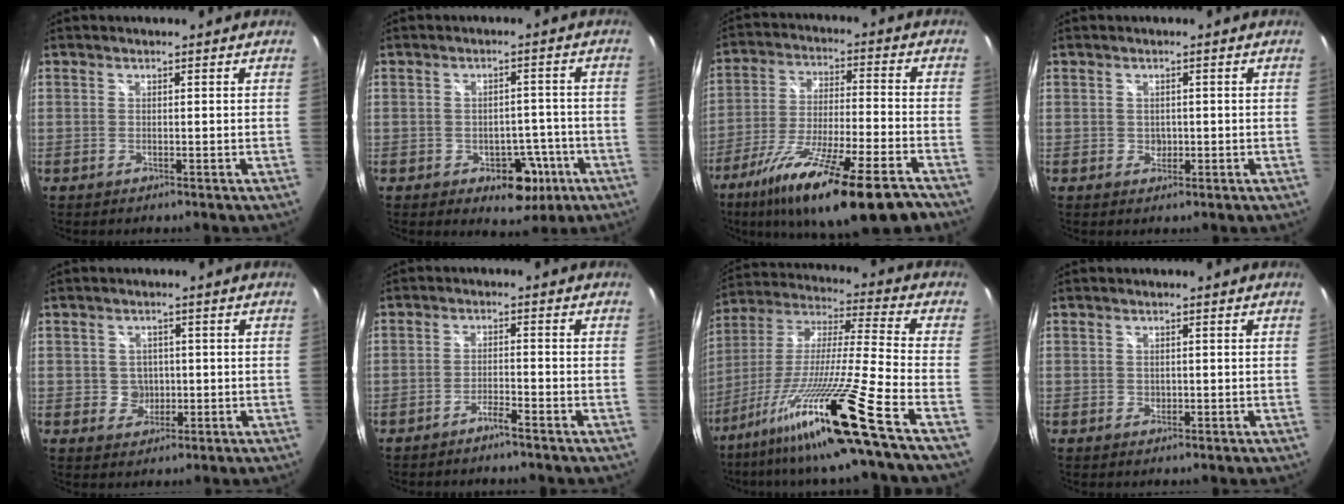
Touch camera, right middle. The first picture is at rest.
{"total": 7.3, "force": [-3.4, 5.2, 3.9], "torque": [-0.054, 0.014, -0.030]}
{"total": 21.6, "force": [-15.2, 3.0, 15.1], "torque": [-0.271, -0.053, -0.251]}
{"total": 1.6, "force": [-0.2, 1.5, 0.4], "torque": [-0.002, -0.002, -0.002]}
{"total": 3.5, "force": [-0.2, 3.4, 0.6], "torque": [-0.012, 0.006, 0.002]}
{"total": 2.4, "force": [-2.2, 0.0, 1.0], "torque": [-0.034, 0.002, -0.039]}
{"total": 21.2, "force": [-14.5, -2.5, 15.4], "torque": [-0.272, -0.056, -0.255]}
{"total": 0.8, "force": [-0.1, 0.7, 0.1], "torque": [0.002, -0.003, -0.002]}